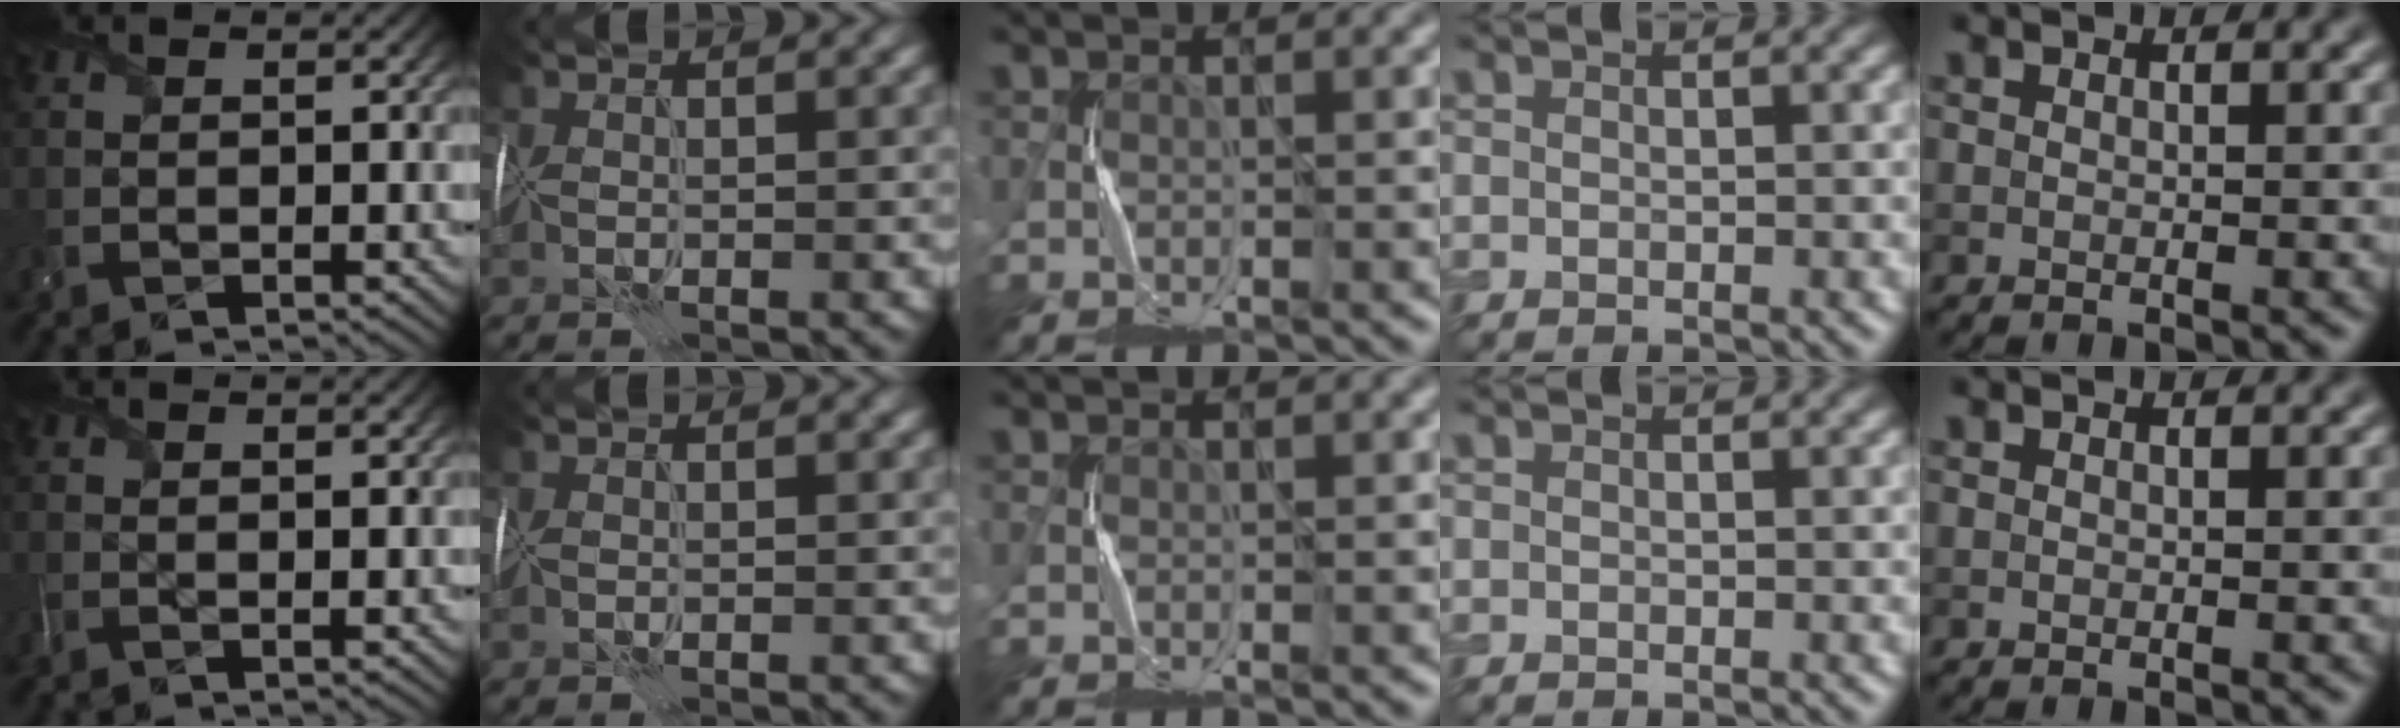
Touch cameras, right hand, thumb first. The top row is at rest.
{"thumb": {"total": 1.1, "force": [0.7, 0.4, 0.8], "torque": [-0.023, 0.000, 0.013]}}